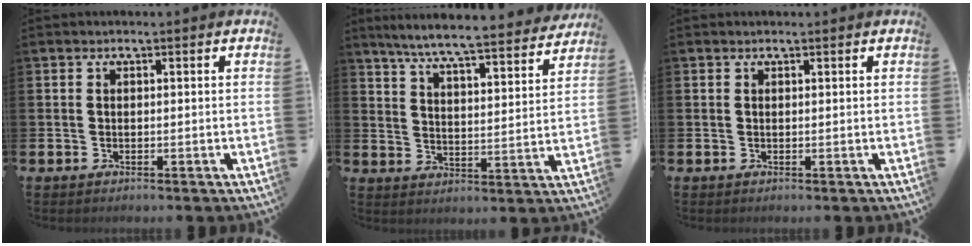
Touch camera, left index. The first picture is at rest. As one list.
[{"total": 7.3, "force": [6.8, 0.1, 2.5], "torque": [-0.072, -0.052, 0.115]}, {"total": 0.0}]